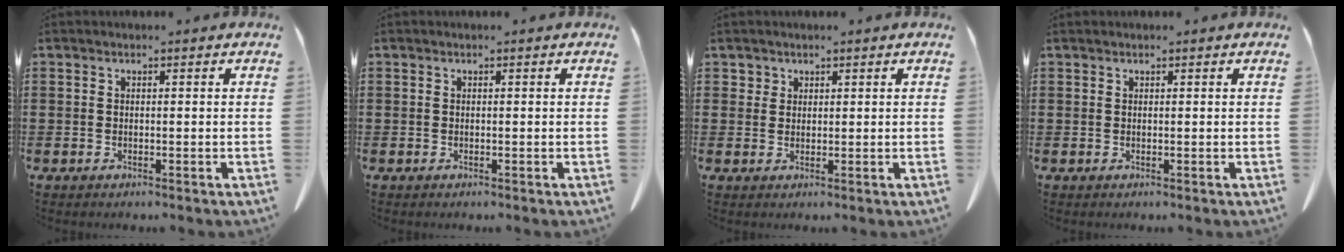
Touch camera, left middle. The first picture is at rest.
{"total": 0.0}
{"total": 1.4, "force": [1.1, 0.9, 0.1], "torque": [0.002, -0.005, 0.022]}
{"total": 0.0}